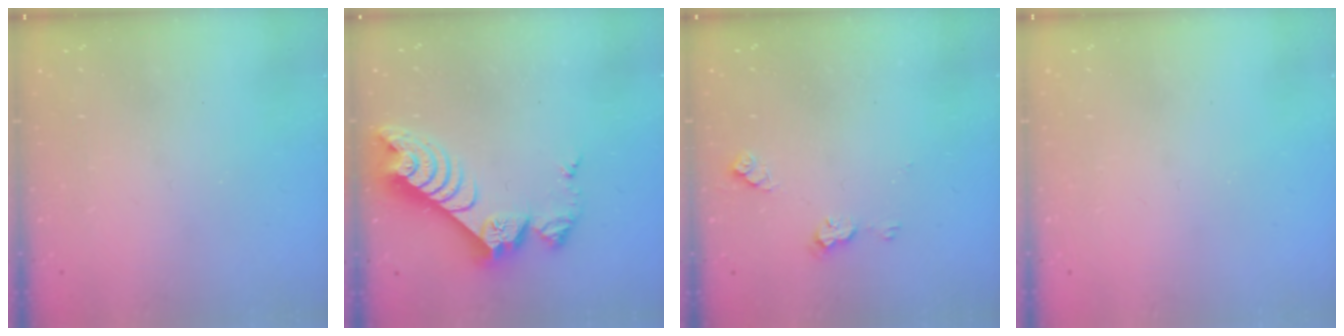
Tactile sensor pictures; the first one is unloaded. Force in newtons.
{"total": 11.0, "press": 11.0, "slide": 1.0}
{"total": 5.1, "press": 5.0, "slide": 0.6}
{"total": 0.0}